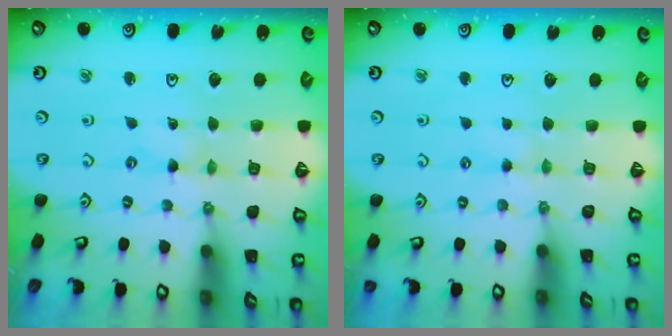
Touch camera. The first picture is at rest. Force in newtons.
{"total": 2.1, "press": 2.1, "slide": 0.3}